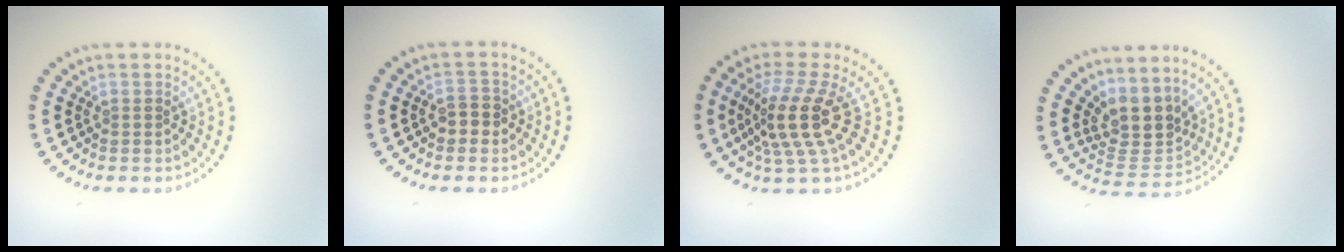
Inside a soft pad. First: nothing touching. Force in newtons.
{"total": 1.8, "press": 1.8, "slide": 0.5}
{"total": 4.6, "press": 3.4, "slide": 3.1}
{"total": 4.1, "press": 3.2, "slide": 2.5}